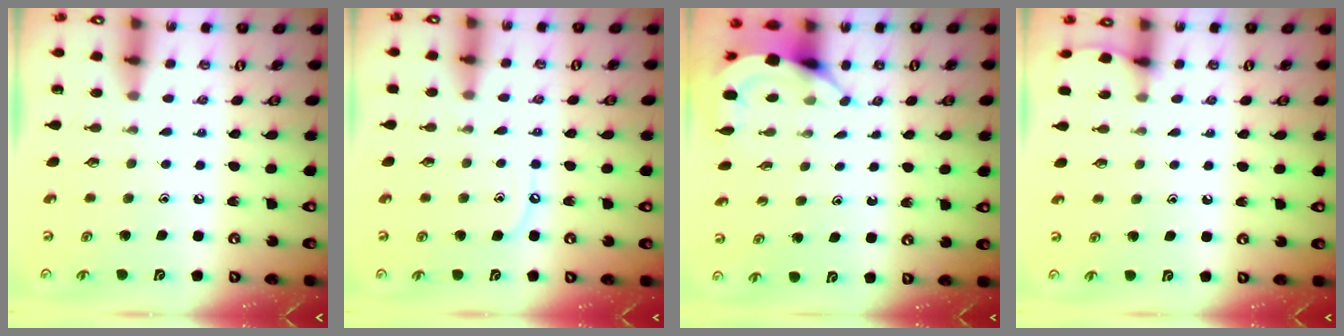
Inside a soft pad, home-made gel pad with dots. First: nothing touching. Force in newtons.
{"total": 5.4, "press": 5.4, "slide": 0.7}
{"total": 3.8, "press": 3.7, "slide": 0.3}
{"total": 4.3, "press": 4.3, "slide": 0.6}